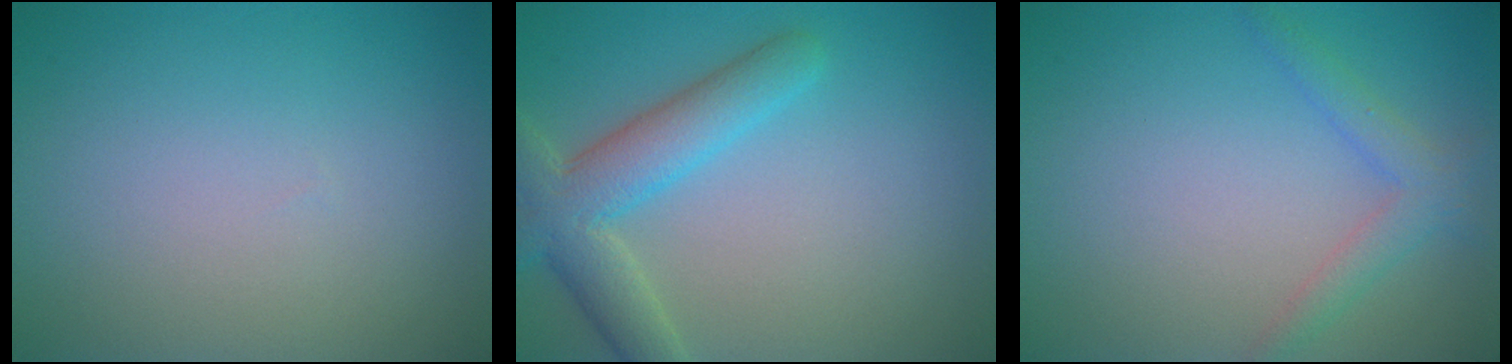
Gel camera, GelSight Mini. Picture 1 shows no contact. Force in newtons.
{"total": 5.4, "press": 5.4, "slide": 0.4}
{"total": 2.2, "press": 2.2, "slide": 0.1}